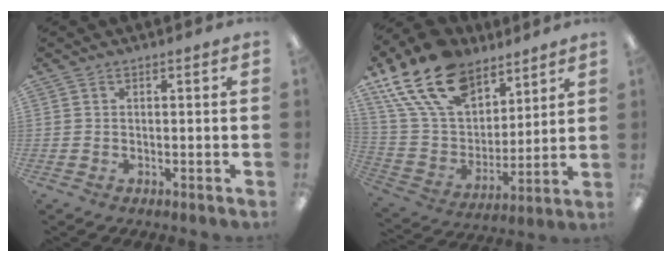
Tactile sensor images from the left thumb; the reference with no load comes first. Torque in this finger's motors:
{"motor_torque": [2.30, 2.70, 1.32, -1.45, 0.21]}